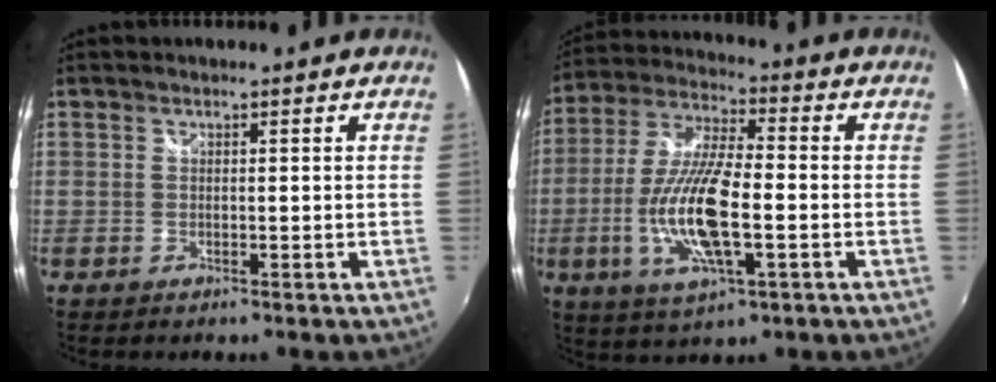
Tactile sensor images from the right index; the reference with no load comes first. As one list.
[{"total": 15.3, "force": [-3.5, 4.5, 14.2], "torque": [-0.292, -0.009, -0.067]}]